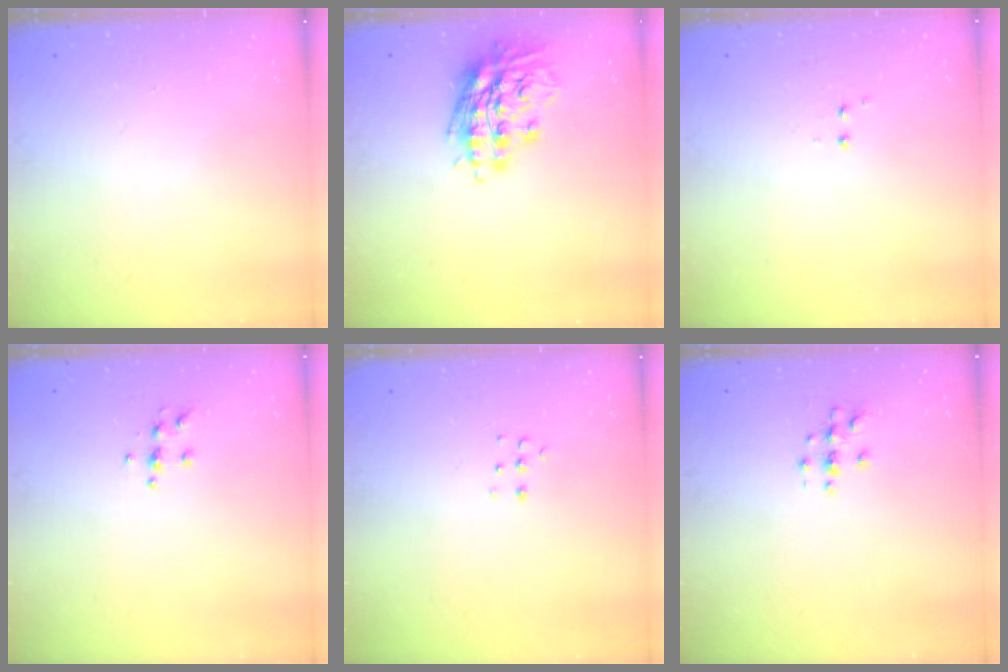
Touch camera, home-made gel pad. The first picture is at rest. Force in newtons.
{"total": 16.1, "press": 15.9, "slide": 2.1}
{"total": 1.2, "press": 1.1, "slide": 0.5}
{"total": 4.3, "press": 4.3, "slide": 0.6}
{"total": 3.8, "press": 3.8, "slide": 0.6}
{"total": 2.7, "press": 2.7, "slide": 0.3}